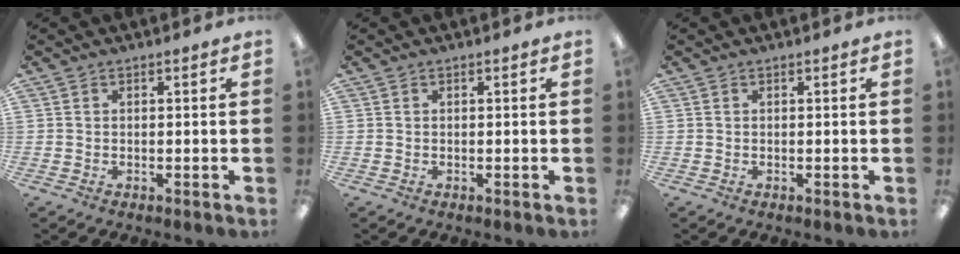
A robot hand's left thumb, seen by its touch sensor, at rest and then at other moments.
{"total": 0.0}
{"total": 0.0}